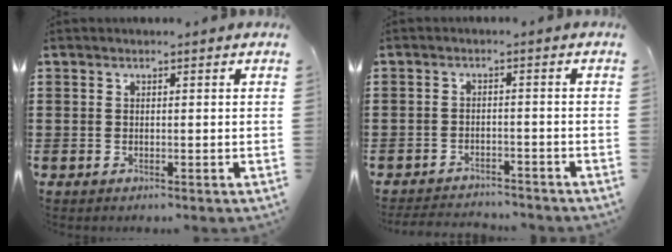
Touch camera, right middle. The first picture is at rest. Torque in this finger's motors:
{"motor_torque": [0.32, 0.08, 0.01, 0.01]}